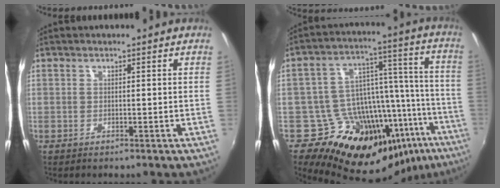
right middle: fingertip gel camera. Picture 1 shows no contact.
{"total": 22.7, "force": [-13.0, 14.4, 11.8], "torque": [-0.185, 0.043, -0.168]}